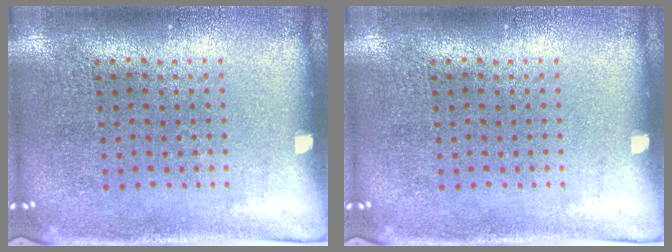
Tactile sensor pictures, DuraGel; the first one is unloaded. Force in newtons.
{"total": 0.0}